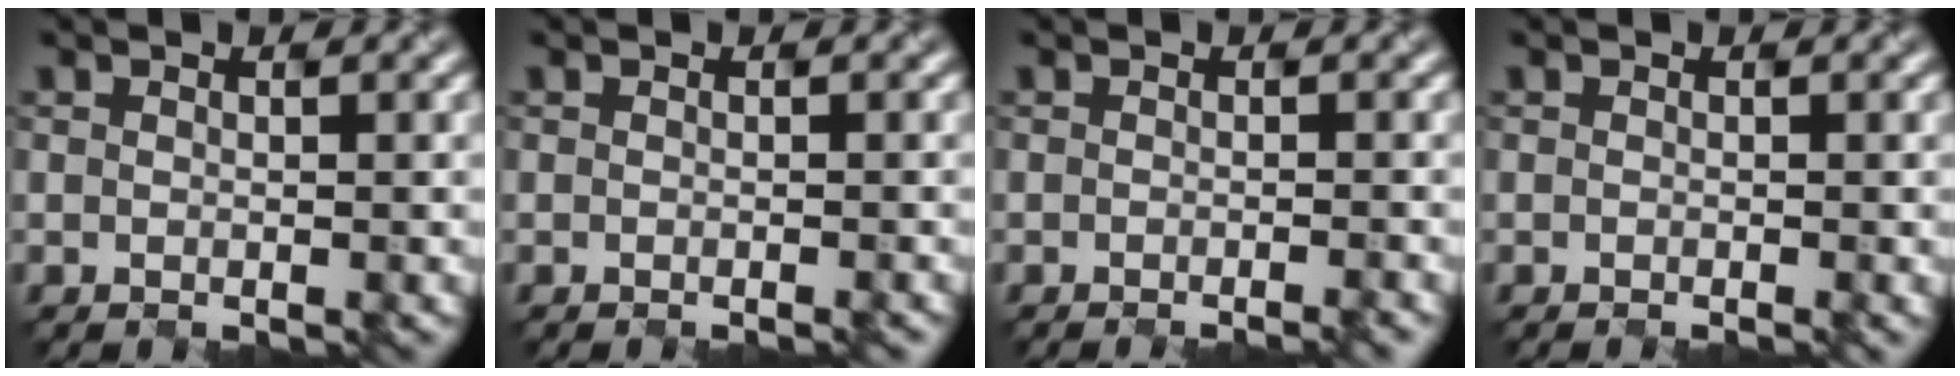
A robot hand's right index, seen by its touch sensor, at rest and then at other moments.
{"total": 0.9, "force": [-0.4, 0.4, 0.7], "torque": [-0.001, 0.002, -0.009]}
{"total": 2.0, "force": [-0.8, 0.8, 1.7], "torque": [0.004, 0.002, -0.014]}
{"total": 0.8, "force": [-0.2, 0.2, 0.7], "torque": [-0.006, 0.002, -0.009]}